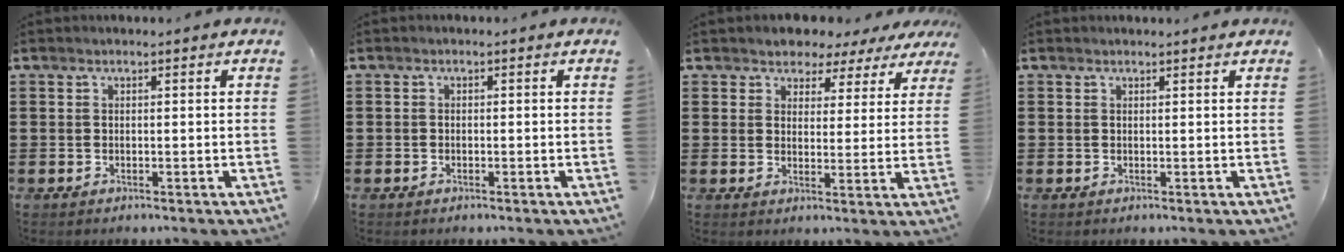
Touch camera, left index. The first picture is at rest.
{"total": 0.7, "force": [-0.5, 0.4, 0.1], "torque": [-0.002, 0.001, -0.011]}
{"total": 3.6, "force": [3.1, 1.8, -0.1], "torque": [-0.014, -0.014, 0.051]}
{"total": 0.7, "force": [0.6, 0.2, 0.0], "torque": [-0.002, 0.000, 0.013]}